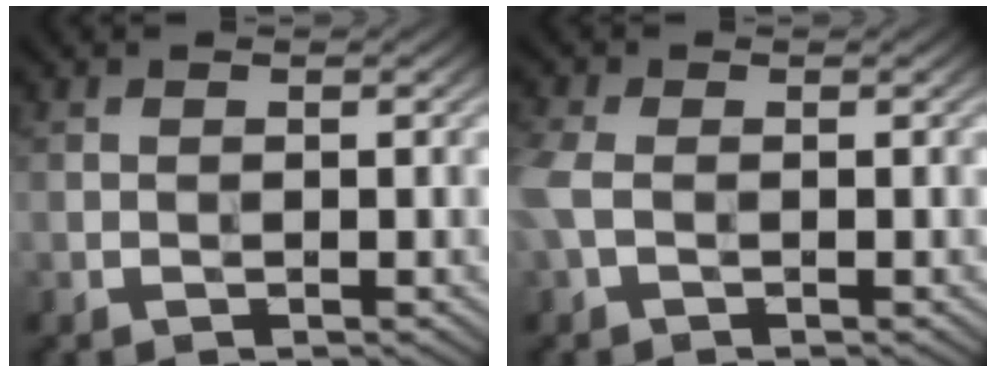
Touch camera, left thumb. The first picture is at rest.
{"total": 3.8, "force": [-0.5, 2.2, 3.0], "torque": [-0.102, 0.004, -0.020]}